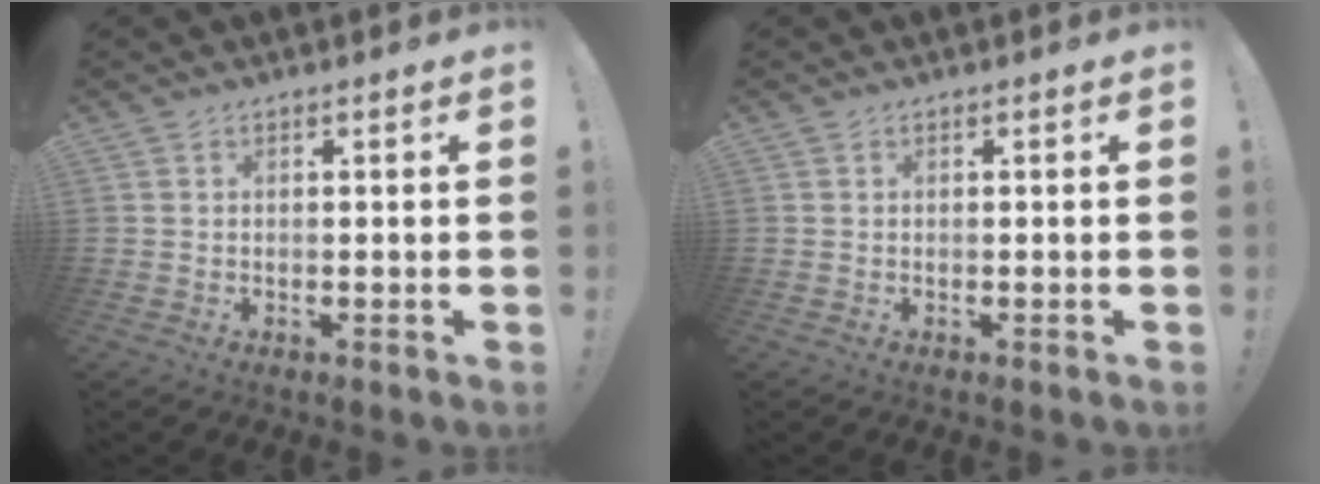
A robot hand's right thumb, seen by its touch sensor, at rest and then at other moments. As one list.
[{"total": 0.0}]